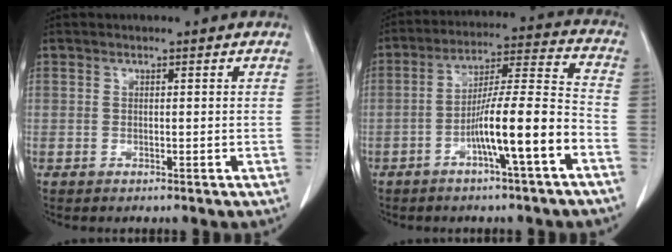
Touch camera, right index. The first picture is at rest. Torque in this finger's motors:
{"motor_torque": [1.67, -0.47, 0.87, 0.20]}